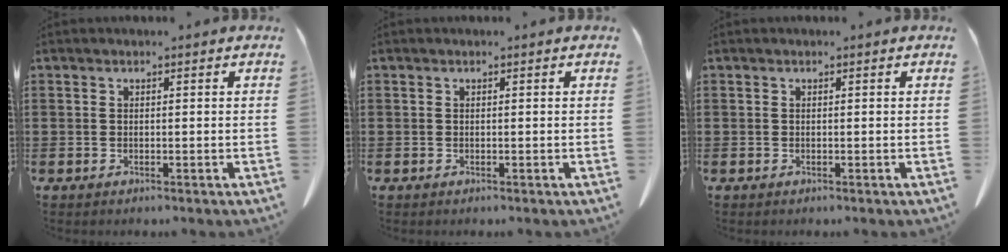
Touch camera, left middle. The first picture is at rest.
{"total": 0.0}
{"total": 0.0}